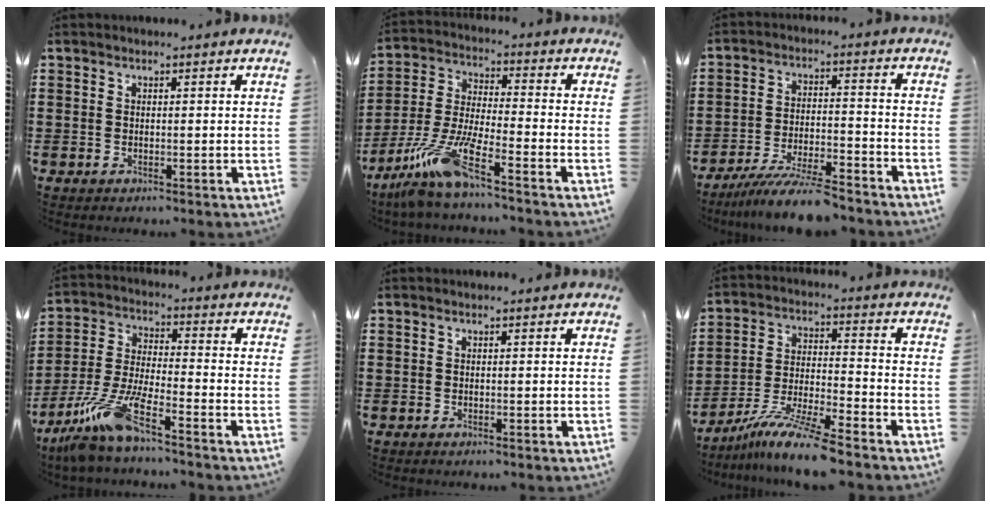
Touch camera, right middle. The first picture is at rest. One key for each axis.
{"total": 9.9, "fx": -7.3, "fy": 0.3, "fz": 6.7, "tx": -0.159, "ty": -0.018, "tz": -0.152}
{"total": 8.8, "fx": -7.9, "fy": 0.5, "fz": 3.7, "tx": -0.072, "ty": 0.005, "tz": -0.150}
{"total": 10.1, "fx": -7.6, "fy": 0.8, "fz": 6.6, "tx": -0.154, "ty": -0.011, "tz": -0.154}
{"total": 0.0}
{"total": 9.7, "fx": -8.3, "fy": -0.2, "fz": 4.9, "tx": -0.093, "ty": 0.001, "tz": -0.162}